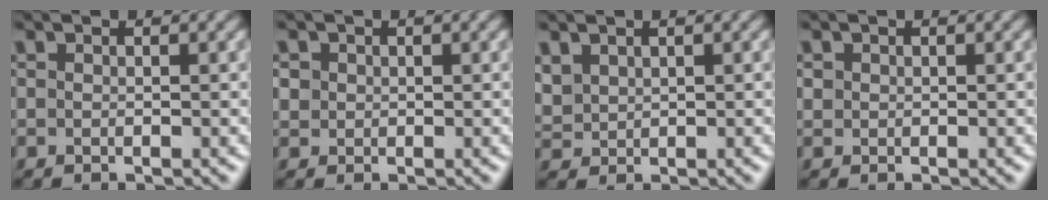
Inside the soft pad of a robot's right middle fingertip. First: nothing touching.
{"total": 1.2, "force": [0.2, 1.1, 0.2], "torque": [0.000, -0.004, 0.005]}
{"total": 1.9, "force": [1.1, 1.4, 0.7], "torque": [-0.024, 0.001, 0.029]}
{"total": 0.7, "force": [0.2, 0.7, 0.1], "torque": [0.003, -0.002, 0.005]}